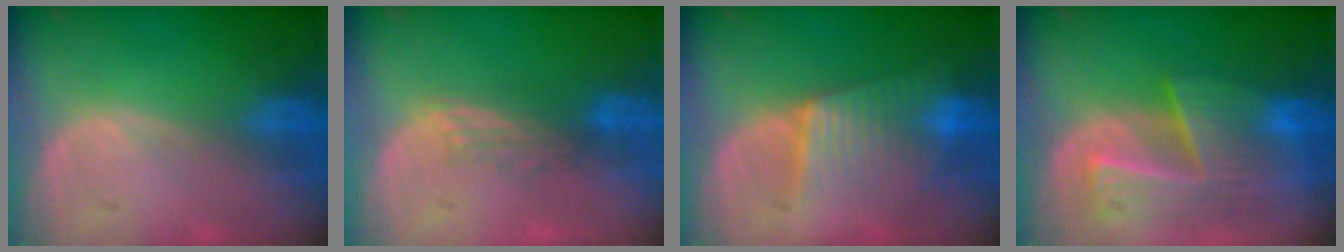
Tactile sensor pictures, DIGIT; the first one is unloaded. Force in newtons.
{"total": 2.8, "press": 2.6, "slide": 1.2}
{"total": 6.4, "press": 6.3, "slide": 0.7}
{"total": 9.5, "press": 8.4, "slide": 4.5}